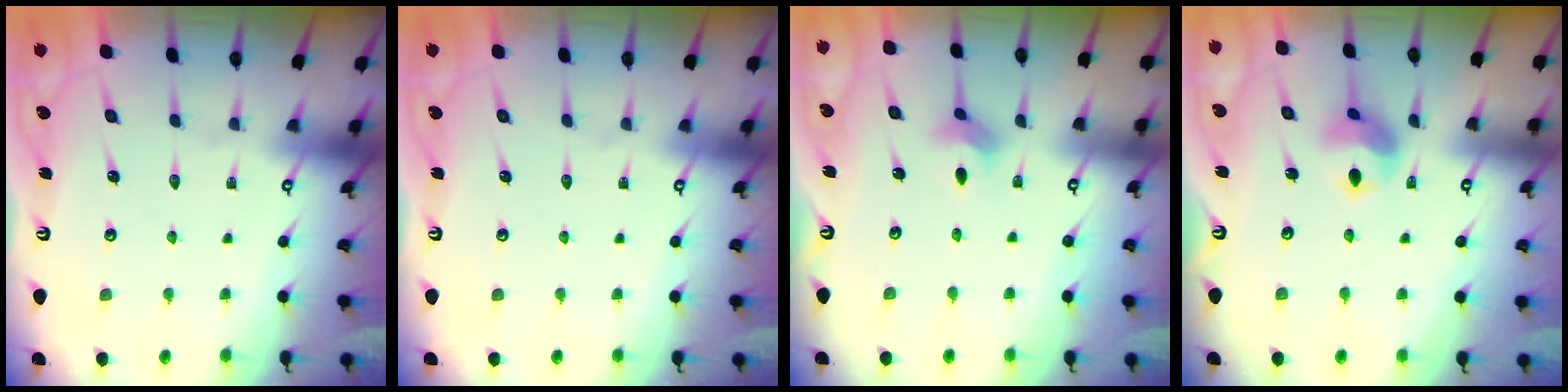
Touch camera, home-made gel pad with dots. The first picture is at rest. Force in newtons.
{"total": 0.0}
{"total": 2.8, "press": 2.8, "slide": 0.1}
{"total": 9.1, "press": 9.0, "slide": 1.1}